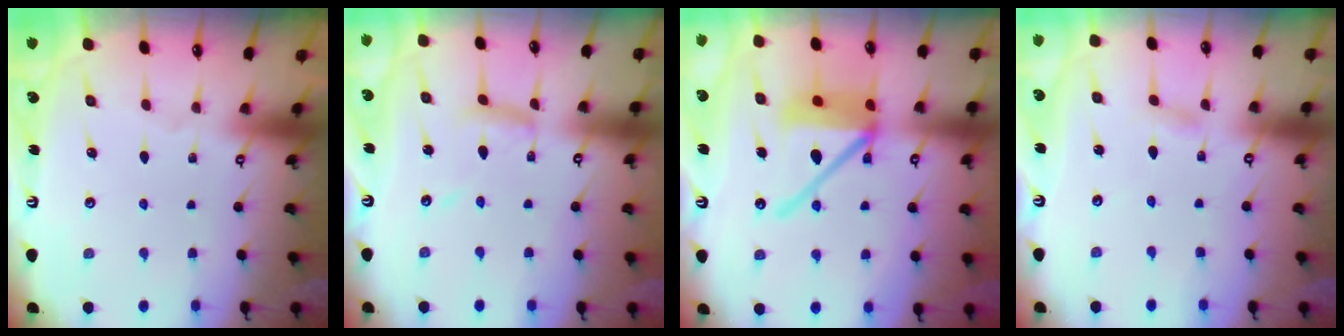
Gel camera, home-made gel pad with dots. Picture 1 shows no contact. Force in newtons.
{"total": 9.8, "press": 9.8, "slide": 0.7}
{"total": 15.1, "press": 14.8, "slide": 2.7}
{"total": 2.9, "press": 2.9, "slide": 0.4}